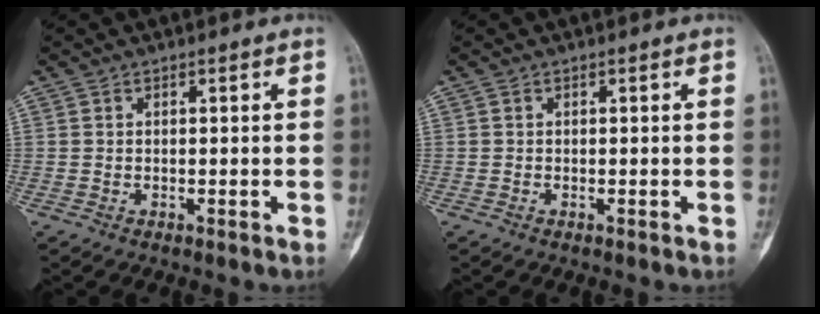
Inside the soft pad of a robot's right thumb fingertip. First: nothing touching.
{"total": 0.0}